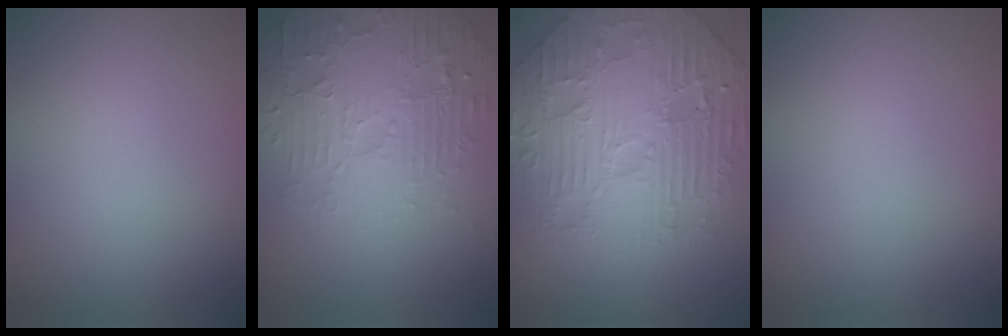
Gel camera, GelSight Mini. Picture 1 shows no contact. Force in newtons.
{"total": 5.1, "press": 3.8, "slide": 3.4}
{"total": 8.2, "press": 6.6, "slide": 4.8}
{"total": 0.0}